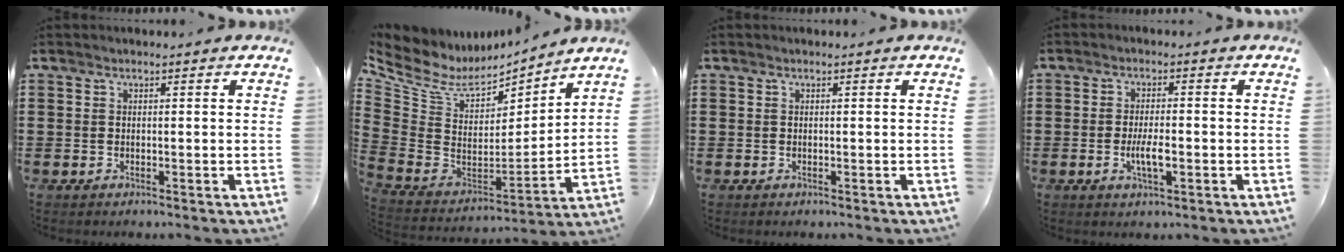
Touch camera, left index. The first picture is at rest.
{"total": 6.9, "force": [5.2, 3.8, 2.4], "torque": [-0.083, -0.044, 0.091]}
{"total": 0.0}
{"total": 4.3, "force": [-1.0, 1.2, 3.9], "torque": [-0.073, 0.000, -0.019]}